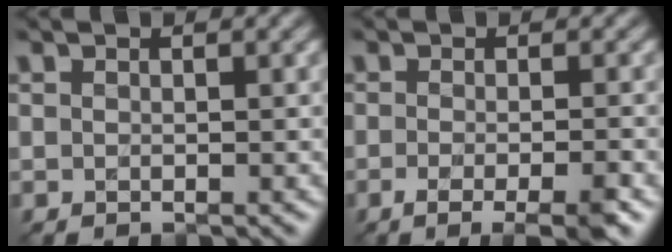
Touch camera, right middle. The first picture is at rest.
{"total": 4.3, "force": [-2.0, 1.0, 3.7], "torque": [-0.055, -0.013, -0.032]}